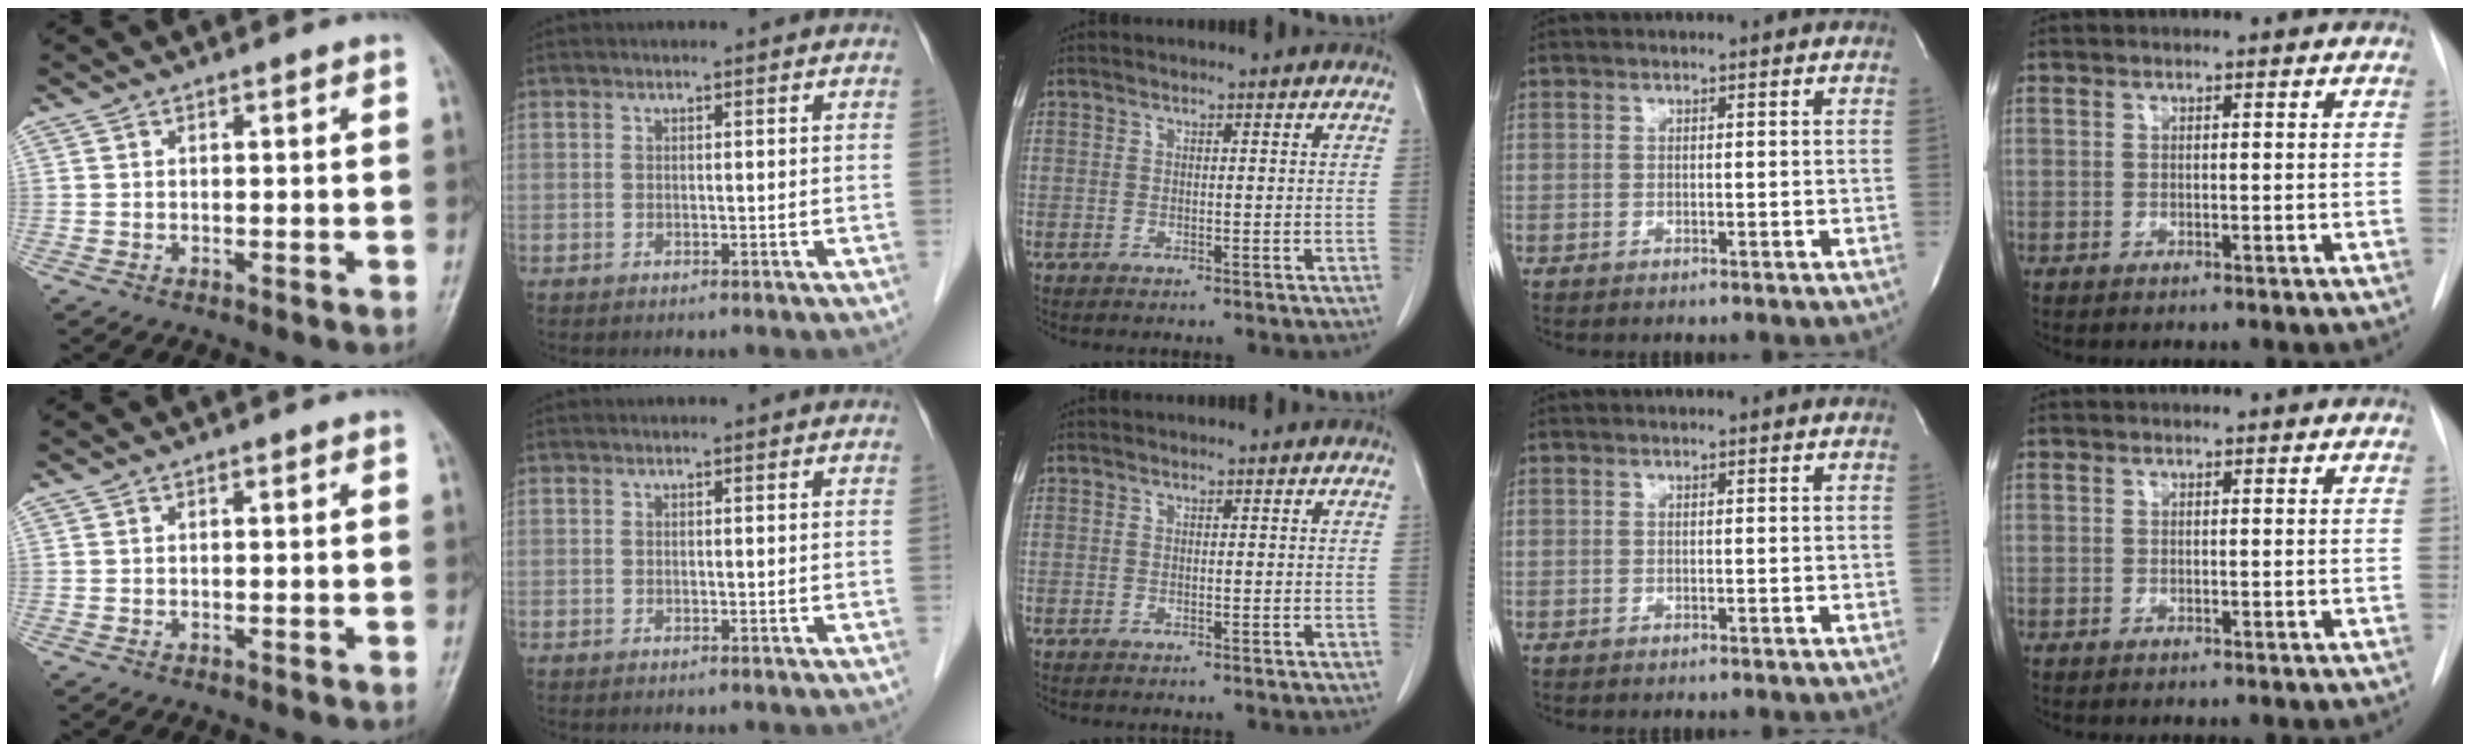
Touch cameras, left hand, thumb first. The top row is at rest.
{}